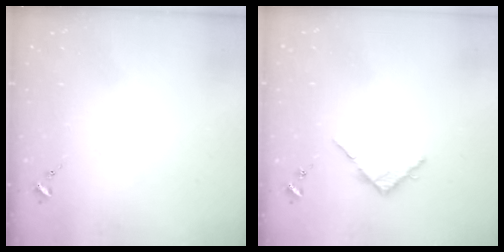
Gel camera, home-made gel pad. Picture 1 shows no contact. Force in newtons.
{"total": 4.3, "press": 4.3, "slide": 0.5}